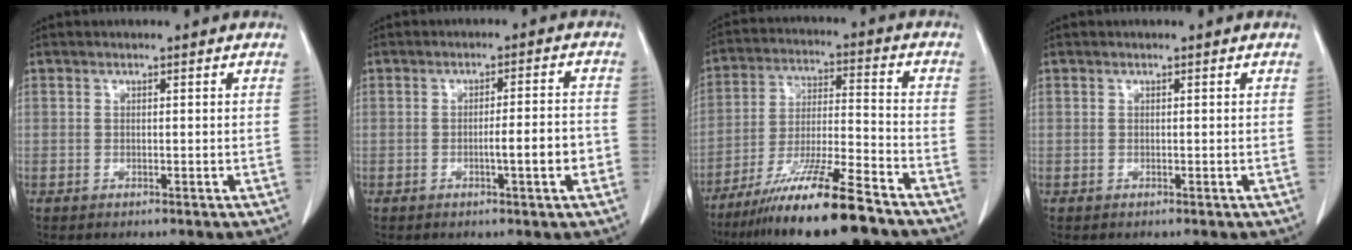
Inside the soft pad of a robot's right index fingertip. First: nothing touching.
{"total": 5.4, "force": [-1.7, 0.1, 5.1], "torque": [-0.075, 0.001, -0.023]}
{"total": 15.7, "force": [-11.6, 0.6, 10.5], "torque": [-0.203, -0.034, -0.206]}
{"total": 0.0}